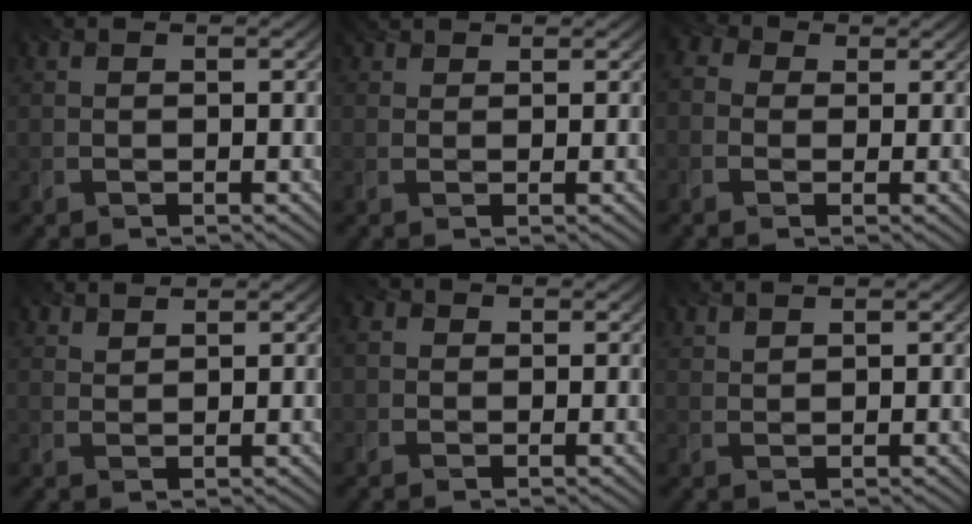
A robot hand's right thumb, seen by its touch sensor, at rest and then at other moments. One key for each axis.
{"total": 1.4, "fx": 1.4, "fy": 0.4, "fz": 0.0, "tx": -0.008, "ty": 0.007, "tz": 0.031}
{"total": 3.2, "fx": -0.1, "fy": 2.9, "fz": 1.2, "tx": -0.040, "ty": 0.007, "tz": -0.008}
{"total": 2.4, "fx": 2.3, "fy": 0.4, "fz": 0.6, "tx": -0.012, "ty": 0.001, "tz": 0.041}
{"total": 1.8, "fx": 0.3, "fy": 1.7, "fz": 0.3, "tx": -0.011, "ty": 0.001, "tz": -0.003}
{"total": 1.9, "fx": 1.8, "fy": 0.3, "fz": 0.6, "tx": -0.015, "ty": 0.004, "tz": 0.032}